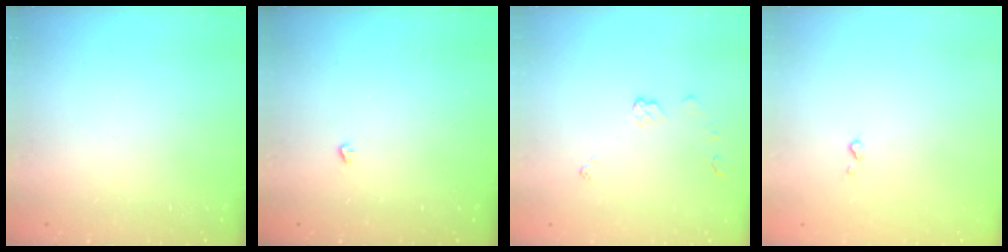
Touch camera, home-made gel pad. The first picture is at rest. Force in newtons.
{"total": 2.2, "press": 2.1, "slide": 0.4}
{"total": 4.7, "press": 4.7, "slide": 0.1}
{"total": 2.8, "press": 2.7, "slide": 0.4}